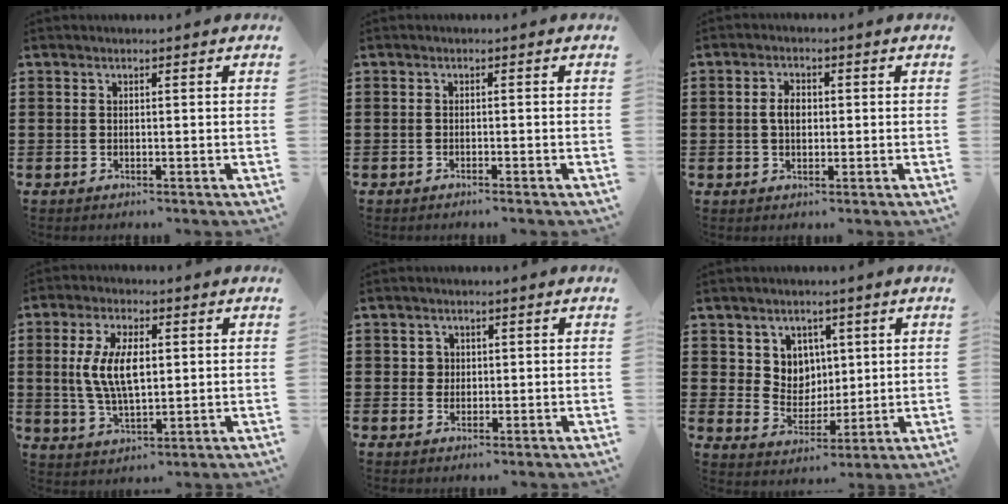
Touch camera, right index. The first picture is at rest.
{"total": 0.8, "force": [-0.7, -0.3, 0.2], "torque": [-0.004, -0.004, -0.014]}
{"total": 2.9, "force": [0.1, 1.7, 2.3], "torque": [-0.046, 0.008, -0.001]}
{"total": 8.2, "force": [0.8, 3.7, 7.3], "torque": [-0.153, 0.008, 0.011]}
{"total": 1.6, "force": [0.3, 1.5, 0.5], "torque": [-0.016, 0.009, 0.005]}
{"total": 5.7, "force": [2.8, 5.0, 0.5], "torque": [-0.034, -0.003, 0.050]}